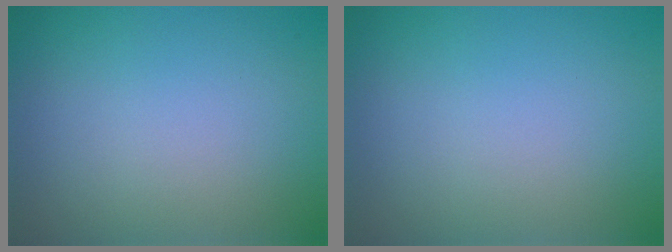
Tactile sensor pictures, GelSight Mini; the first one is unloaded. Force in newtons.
{"total": 0.0}